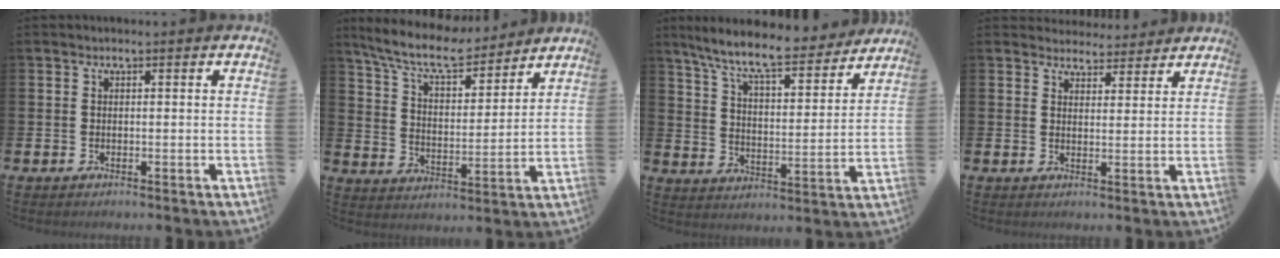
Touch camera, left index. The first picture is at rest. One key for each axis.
{"total": 8.9, "fx": 8.0, "fy": 2.0, "fz": 3.4, "tx": -0.098, "ty": -0.044, "tz": 0.140}
{"total": 9.9, "fx": 8.8, "fy": 1.5, "fz": 4.3, "tx": -0.115, "ty": -0.053, "tz": 0.151}
{"total": 3.8, "fx": 3.7, "fy": 1.0, "fz": -0.2, "tx": 0.003, "ty": -0.021, "tz": 0.066}